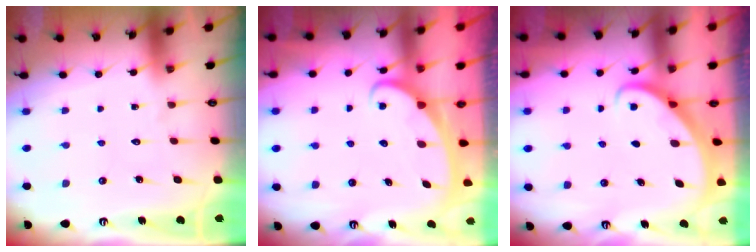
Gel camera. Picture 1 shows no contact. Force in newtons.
{"total": 2.6, "press": 2.6, "slide": 0.3}
{"total": 2.8, "press": 2.8, "slide": 0.2}